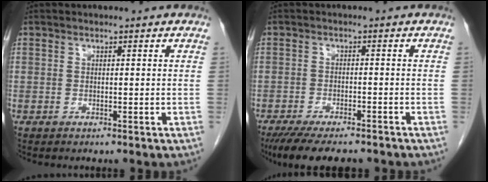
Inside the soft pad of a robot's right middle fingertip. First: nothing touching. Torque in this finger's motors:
{"motor_torque": [1.11, -1.03, 0.41, 0.12]}